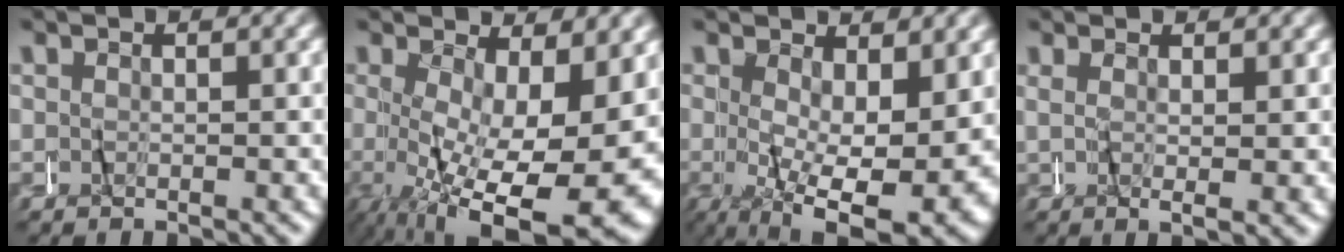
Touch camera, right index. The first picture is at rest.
{"total": 11.2, "force": [-3.1, 3.9, 10.1], "torque": [-0.152, -0.048, -0.024]}
{"total": 8.7, "force": [-1.7, 3.1, 8.0], "torque": [-0.111, -0.033, -0.012]}
{"total": 1.5, "force": [0.1, -1.0, 1.1], "torque": [-0.020, -0.001, 0.001]}